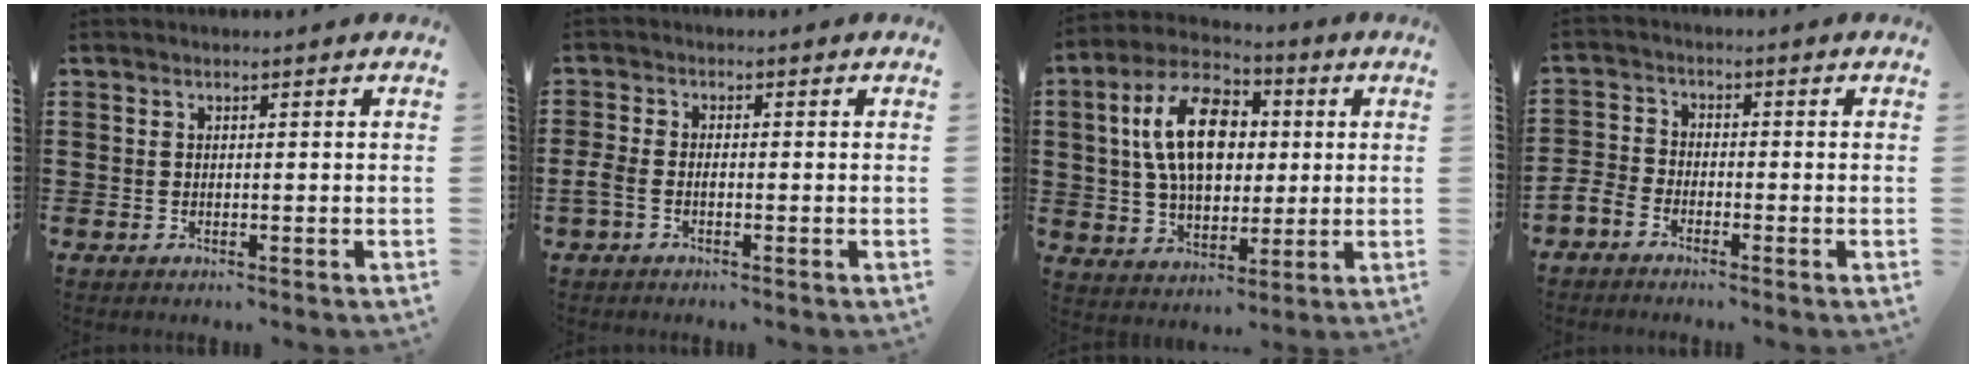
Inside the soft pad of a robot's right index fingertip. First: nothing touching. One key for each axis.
{"total": 1.6, "fx": -0.9, "fy": 0.7, "fz": 1.1, "tx": -0.029, "ty": -0.001, "tz": -0.020}
{"total": 13.6, "fx": 2.3, "fy": 8.2, "fz": 10.5, "tx": -0.219, "ty": 0.014, "tz": 0.036}
{"total": 2.6, "fx": -2.4, "fy": 1.1, "fz": 0.6, "tx": -0.028, "ty": 0.001, "tz": -0.053}